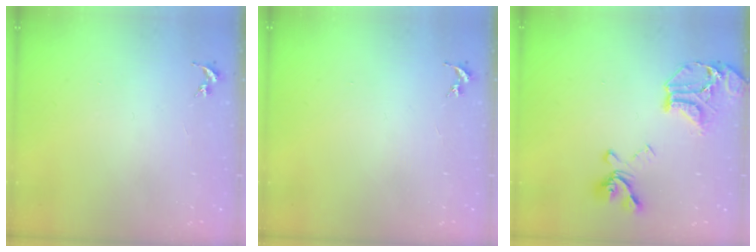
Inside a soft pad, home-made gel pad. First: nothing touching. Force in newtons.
{"total": 0.0}
{"total": 19.6, "press": 19.5, "slide": 2.1}